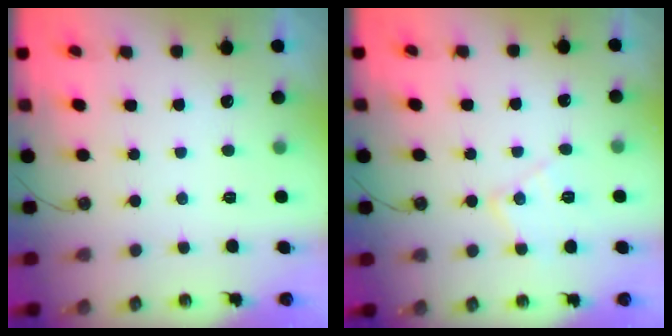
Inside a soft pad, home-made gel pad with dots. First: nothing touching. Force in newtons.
{"total": 9.5, "press": 9.5, "slide": 0.6}